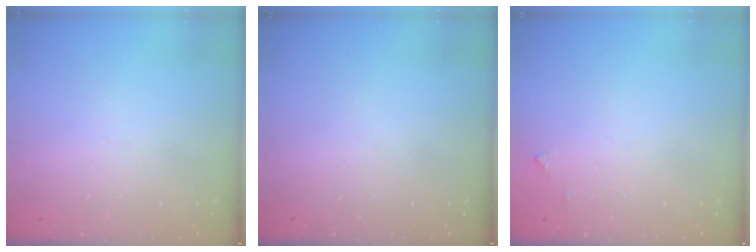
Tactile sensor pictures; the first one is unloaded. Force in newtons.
{"total": 0.0}
{"total": 2.6, "press": 2.6, "slide": 0.2}